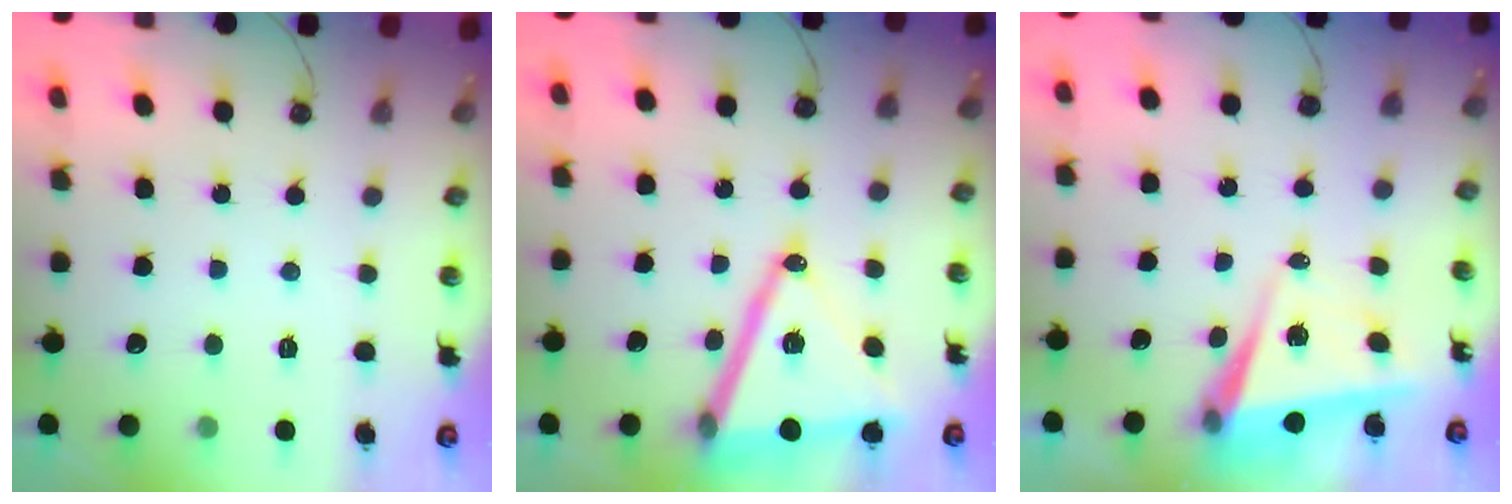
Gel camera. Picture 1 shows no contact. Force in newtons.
{"total": 18.5, "press": 18.1, "slide": 4.0}
{"total": 6.0, "press": 4.9, "slide": 3.3}